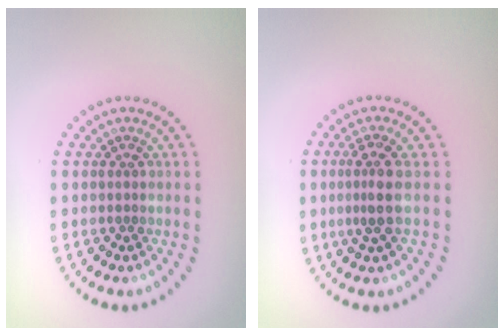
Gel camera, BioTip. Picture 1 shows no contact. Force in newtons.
{"total": 2.5, "press": 2.0, "slide": 1.5}